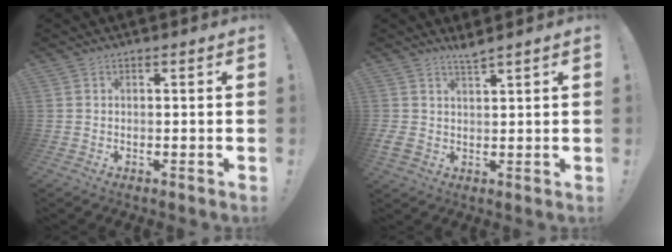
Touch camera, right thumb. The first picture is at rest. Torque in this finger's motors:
{"motor_torque": [0.33, 0.39, 0.25, 0.38, 0.07]}